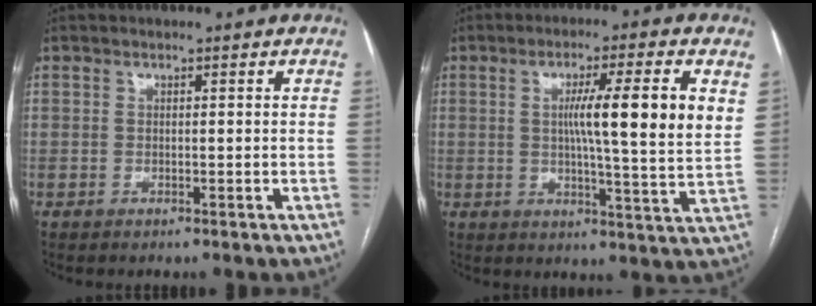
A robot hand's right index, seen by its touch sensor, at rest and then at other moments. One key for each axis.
{"total": 12.0, "fx": 3.0, "fy": -0.3, "fz": 11.6, "tx": -0.176, "ty": 0.001, "tz": 0.040}